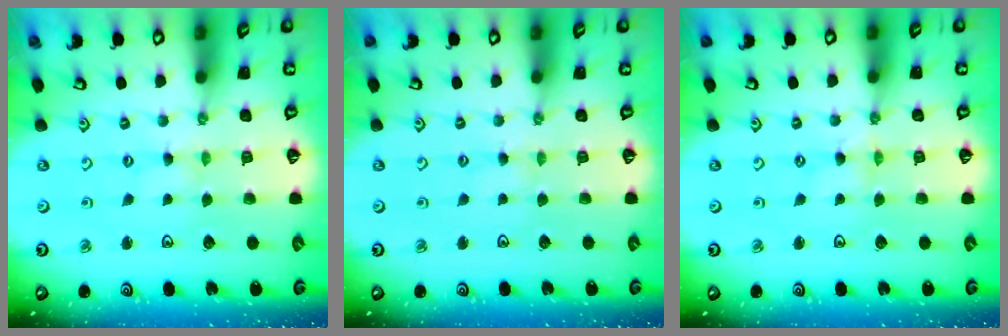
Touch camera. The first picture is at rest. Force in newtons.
{"total": 2.6, "press": 2.6, "slide": 0.4}
{"total": 0.7, "press": 0.7, "slide": 0.2}